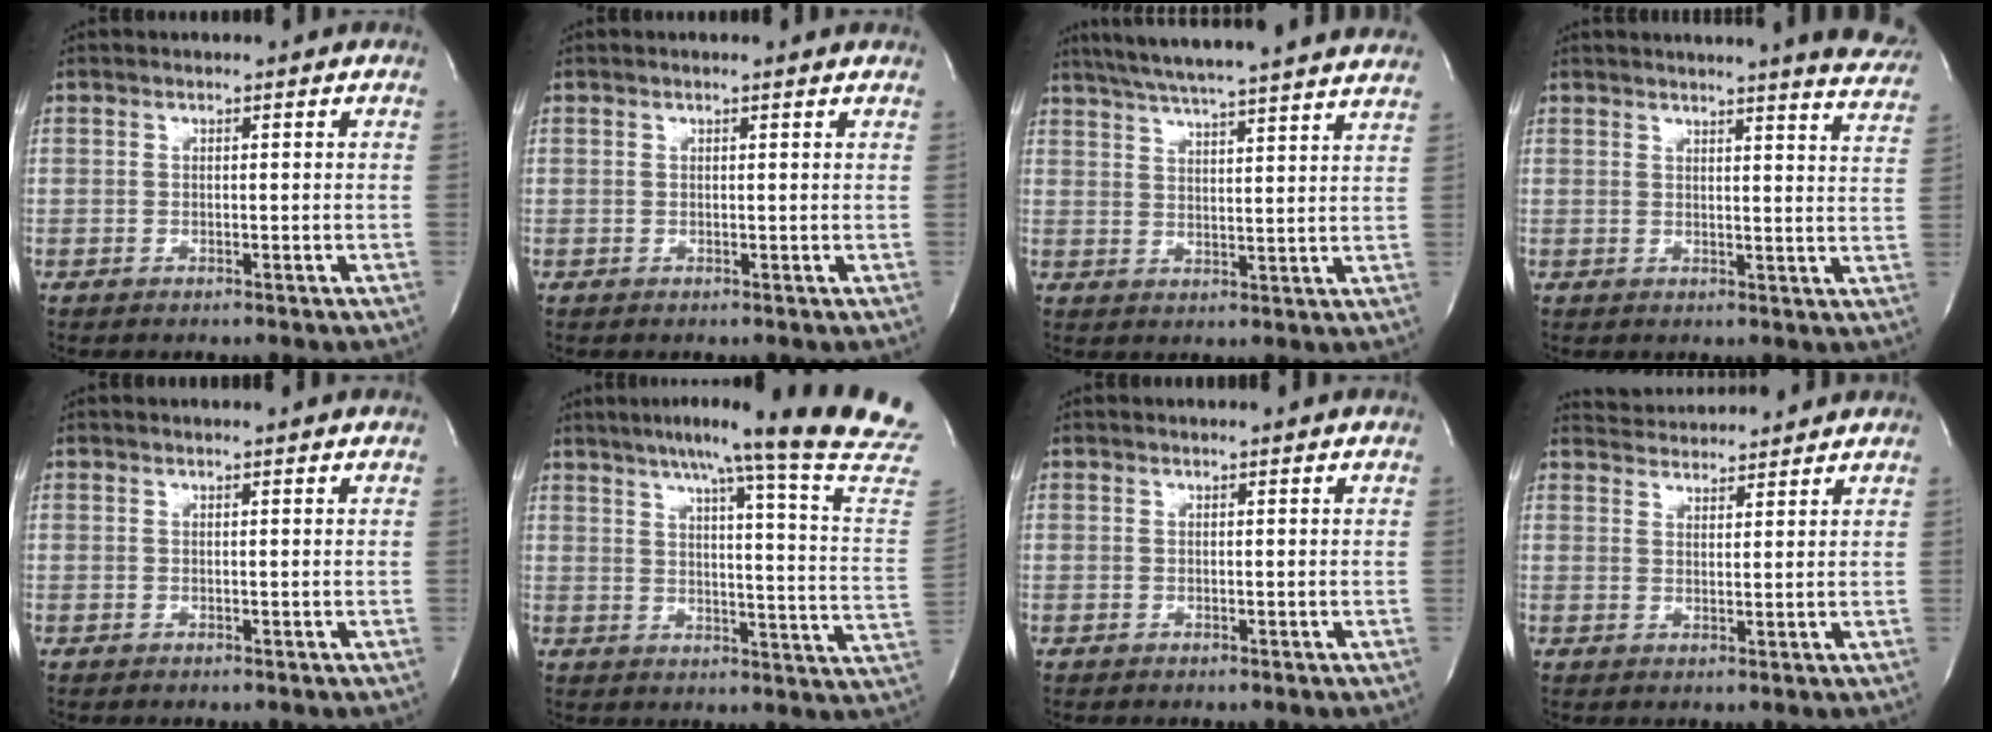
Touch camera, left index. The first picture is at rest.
{"total": 1.5, "force": [1.3, -0.1, 0.6], "torque": [-0.018, 0.008, 0.014]}
{"total": 25.0, "force": [22.4, 0.3, 11.2], "torque": [-0.187, -0.002, 0.293]}
{"total": 14.0, "force": [12.8, 0.2, 5.5], "torque": [-0.062, -0.061, 0.127]}
{"total": 2.2, "force": [2.1, -0.4, 0.5], "torque": [-0.014, 0.006, 0.022]}
{"total": 22.5, "force": [18.8, -3.0, 11.8], "torque": [-0.178, -0.075, 0.229]}
{"total": 1.5, "force": [1.4, -0.3, 0.3], "torque": [-0.013, 0.003, 0.016]}
{"total": 7.6, "force": [7.5, 0.5, 1.0], "torque": [-0.025, 0.026, 0.109]}